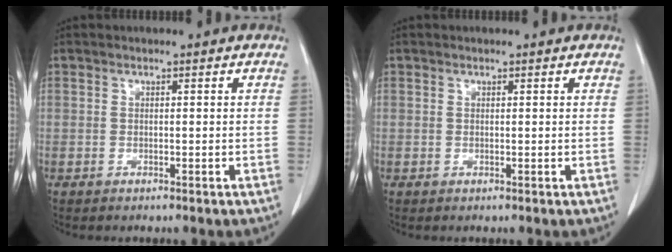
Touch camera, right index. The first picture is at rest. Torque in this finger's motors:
{"motor_torque": [-0.18, 0.19, 0.00, -0.01]}